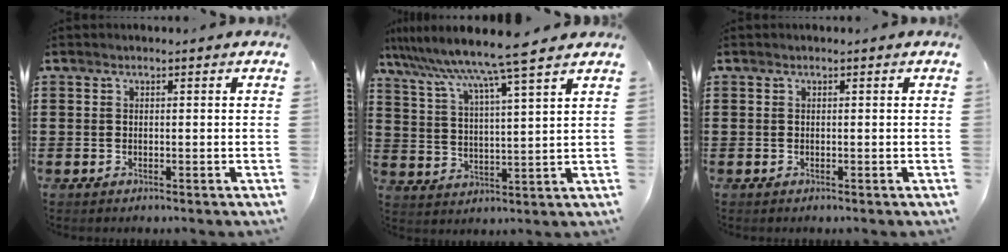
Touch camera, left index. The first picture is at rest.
{"total": 8.1, "force": [7.0, -1.3, 3.8], "torque": [-0.101, -0.048, 0.112]}
{"total": 0.0}